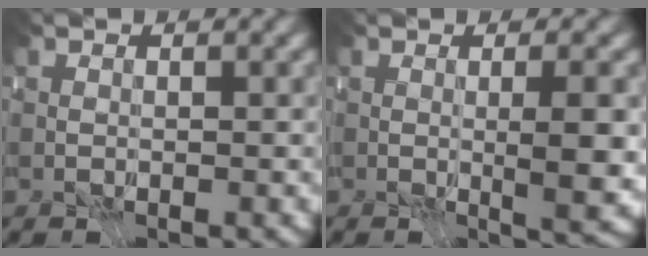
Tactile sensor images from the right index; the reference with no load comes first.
{"total": 3.8, "force": [-0.9, -0.4, 3.7], "torque": [-0.044, -0.025, -0.008]}